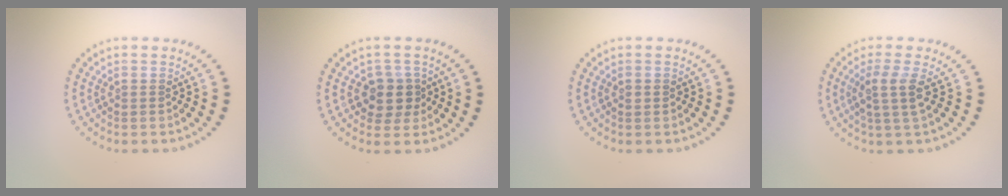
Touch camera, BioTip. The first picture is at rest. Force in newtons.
{"total": 2.6, "press": 2.3, "slide": 1.2}
{"total": 0.8, "press": 0.8, "slide": 0.2}
{"total": 2.5, "press": 2.0, "slide": 1.5}